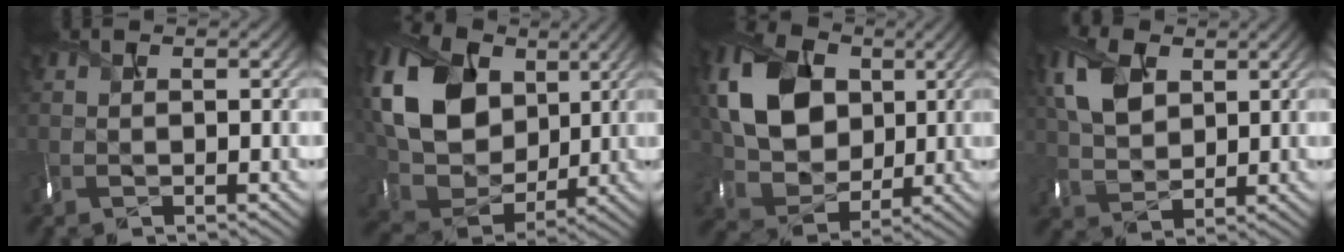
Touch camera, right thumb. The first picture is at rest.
{"total": 14.3, "force": [4.1, 10.9, 8.3], "torque": [-0.215, 0.016, 0.084]}
{"total": 11.4, "force": [2.4, 8.9, 6.7], "torque": [-0.167, 0.005, 0.042]}
{"total": 6.9, "force": [2.5, 4.7, 4.4], "torque": [-0.125, 0.003, 0.056]}